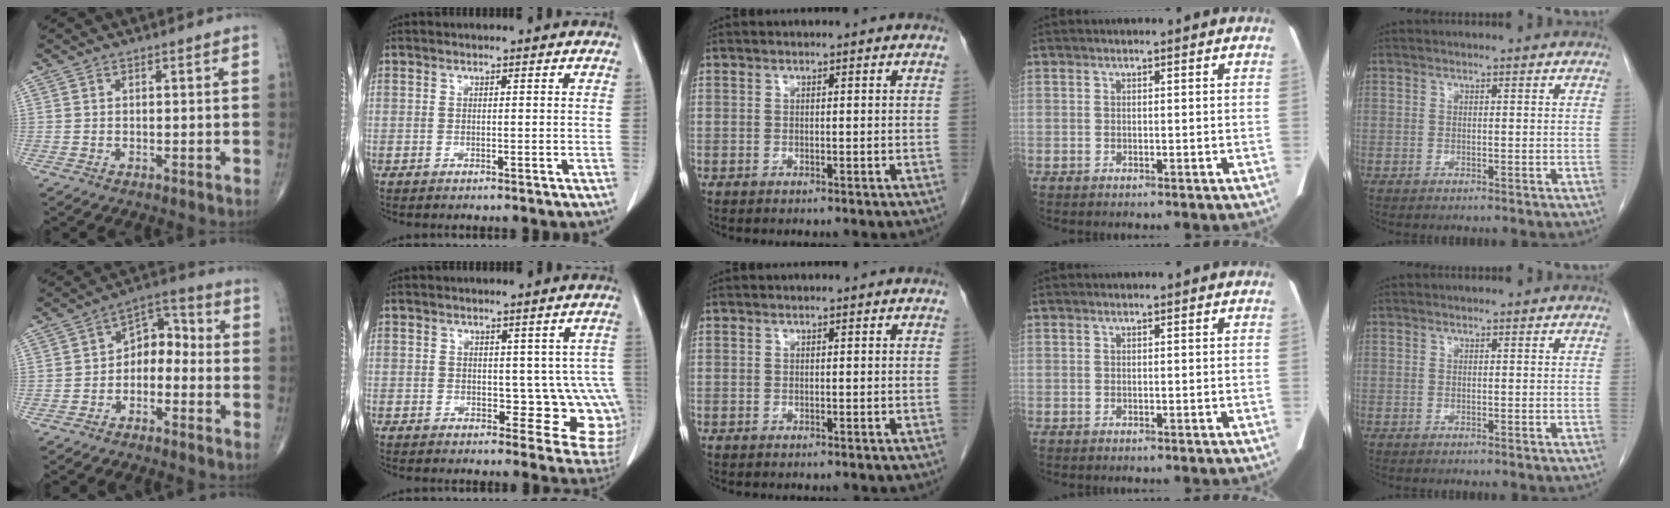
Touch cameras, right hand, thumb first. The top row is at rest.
{"thumb": {"total": 7.6, "force": [-2.2, 5.3, 5.0], "torque": [-0.050, 0.051, -0.051]}, "index": {"total": 7.6, "force": [-0.5, 4.5, 6.0], "torque": [-0.041, 0.006, 0.003]}}